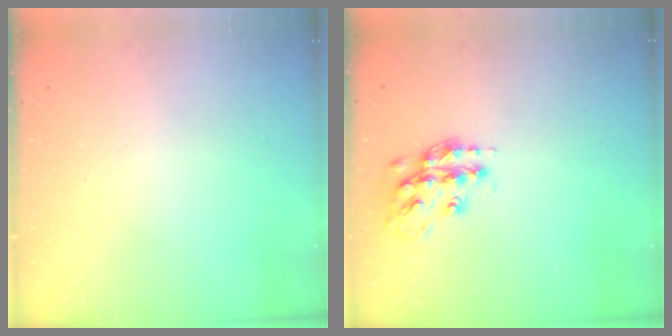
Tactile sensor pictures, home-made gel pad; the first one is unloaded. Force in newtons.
{"total": 15.0, "press": 15.0, "slide": 1.0}